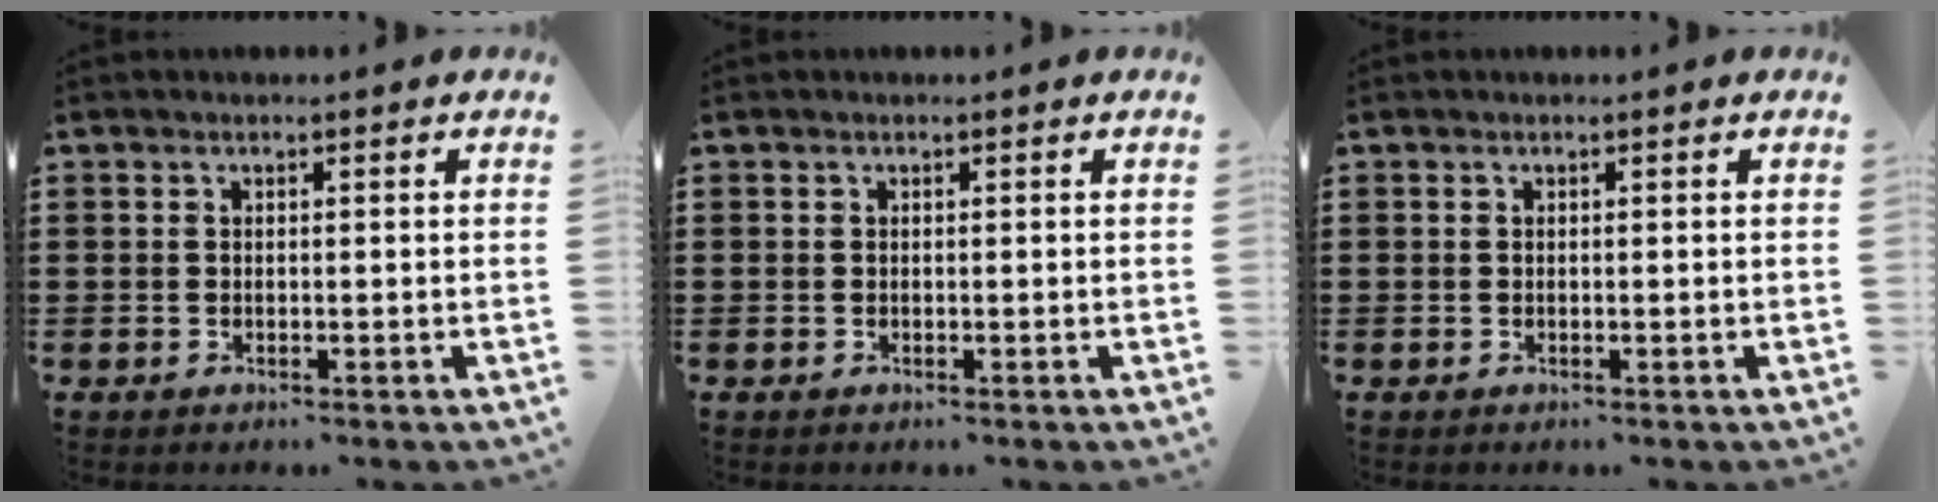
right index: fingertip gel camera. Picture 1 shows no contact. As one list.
[{"total": 0.0}, {"total": 0.0}]